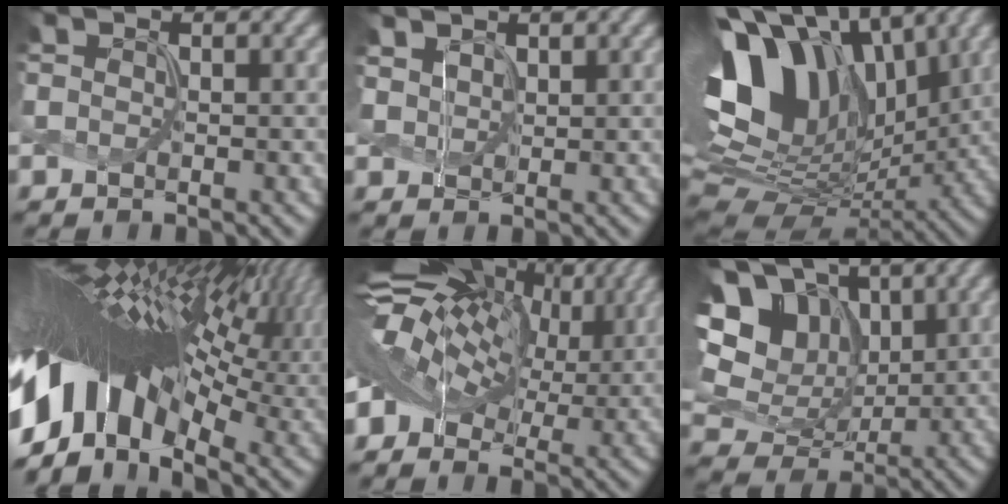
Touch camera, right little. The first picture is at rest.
{"total": 1.9, "force": [1.4, 1.1, 0.6], "torque": [-0.024, 0.001, 0.034]}
{"total": 15.6, "force": [4.7, 9.9, 11.1], "torque": [-0.227, 0.017, 0.088]}
{"total": 18.4, "force": [-1.3, 9.4, 15.8], "torque": [-0.287, 0.013, -0.040]}
{"total": 17.9, "force": [7.0, 10.8, 12.4], "torque": [-0.244, 0.038, 0.083]}
{"total": 16.9, "force": [7.0, 12.7, 8.8], "torque": [-0.224, 0.031, 0.131]}